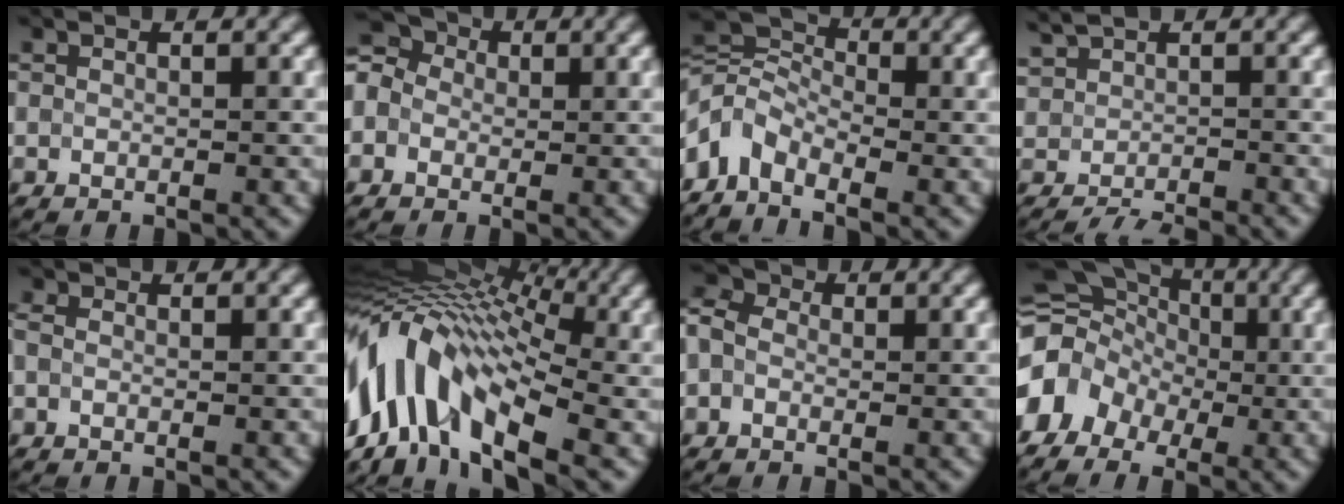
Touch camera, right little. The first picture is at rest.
{"total": 5.3, "force": [0.2, 4.5, 2.9], "torque": [-0.057, 0.035, -0.036]}
{"total": 4.9, "force": [-2.7, 3.0, 2.8], "torque": [-0.063, 0.011, -0.072]}
{"total": 2.0, "force": [-1.6, 1.0, 0.9], "torque": [-0.015, -0.008, -0.033]}
{"total": 0.7, "force": [-0.4, 0.4, 0.5], "torque": [-0.015, 0.000, -0.009]}
{"total": 13.0, "force": [-1.6, 7.1, 10.8], "torque": [-0.215, 0.035, -0.038]}
{"total": 3.3, "force": [-0.2, 2.7, 1.9], "torque": [-0.036, 0.022, -0.031]}
{"total": 7.2, "force": [-1.9, 5.8, 3.9], "torque": [-0.069, 0.012, -0.043]}